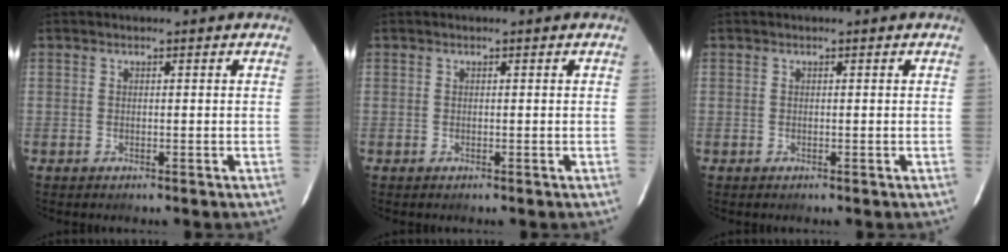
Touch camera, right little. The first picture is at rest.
{"total": 0.0}
{"total": 0.0}